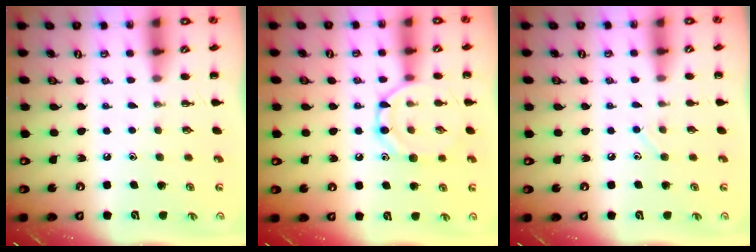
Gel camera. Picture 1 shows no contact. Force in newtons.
{"total": 11.4, "press": 11.3, "slide": 0.8}
{"total": 4.3, "press": 4.1, "slide": 1.4}